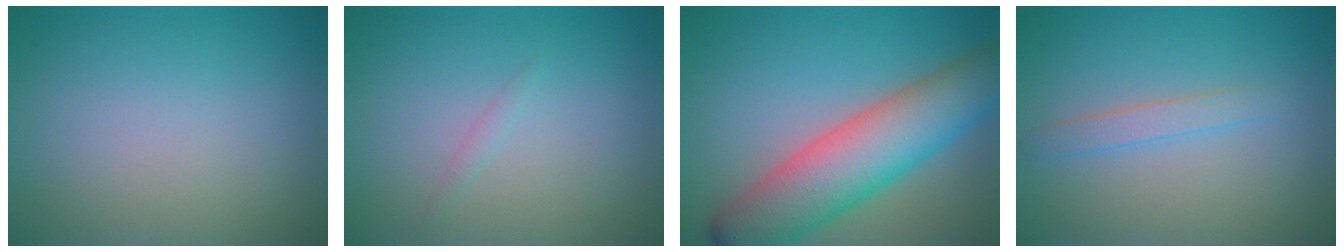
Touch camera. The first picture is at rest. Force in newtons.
{"total": 0.5, "press": 0.5, "slide": 0.0}
{"total": 9.4, "press": 9.4, "slide": 0.3}
{"total": 1.6, "press": 1.6, "slide": 0.1}